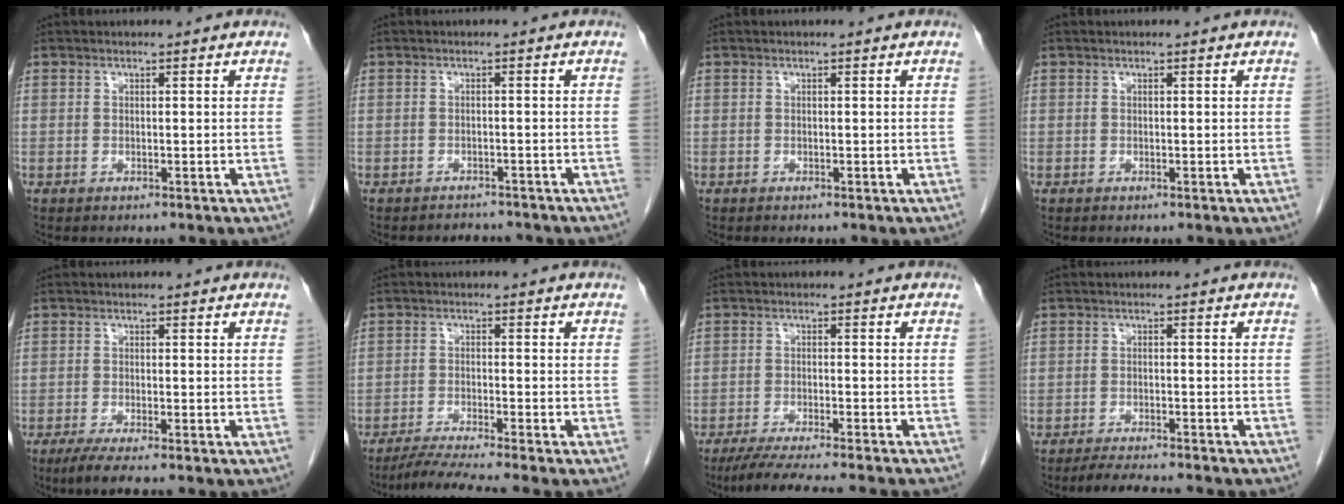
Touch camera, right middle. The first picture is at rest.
{"total": 4.0, "force": [-3.7, 1.4, 0.5], "torque": [-0.008, 0.001, -0.044]}
{"total": 0.0}
{"total": 0.0}
{"total": 3.9, "force": [-2.9, -0.1, 2.6], "torque": [-0.049, -0.011, -0.051]}
{"total": 7.1, "force": [-6.0, -1.7, 3.4], "torque": [-0.052, -0.025, -0.100]}
{"total": 13.3, "force": [-11.7, -0.3, 6.2], "torque": [-0.083, -0.029, -0.172]}
{"total": 9.0, "force": [-8.1, 0.9, 3.8], "torque": [-0.054, -0.013, -0.114]}